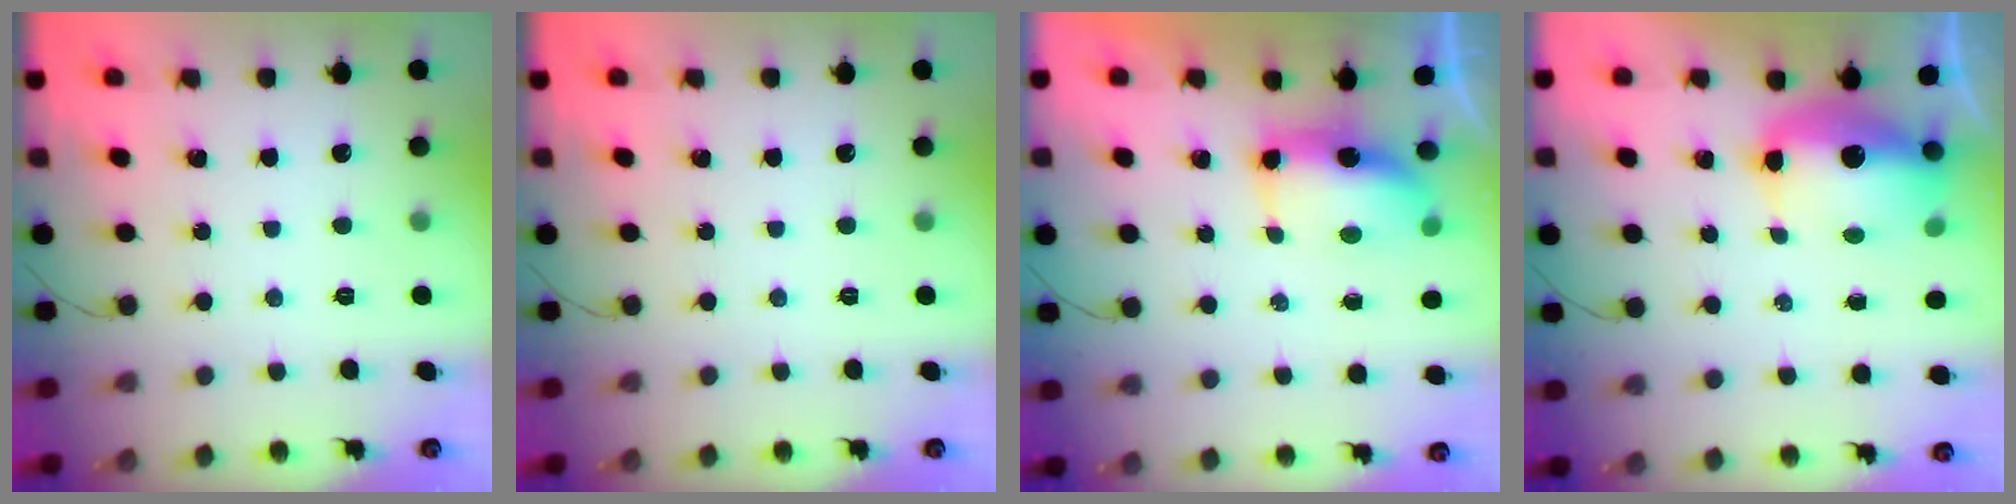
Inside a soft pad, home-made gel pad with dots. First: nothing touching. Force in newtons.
{"total": 0.0}
{"total": 7.7, "press": 7.4, "slide": 2.0}
{"total": 12.4, "press": 12.1, "slide": 2.7}